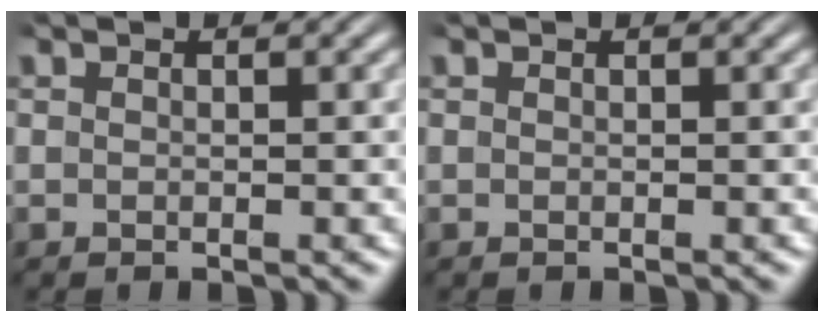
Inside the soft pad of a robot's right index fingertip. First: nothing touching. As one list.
[{"total": 0.0}]